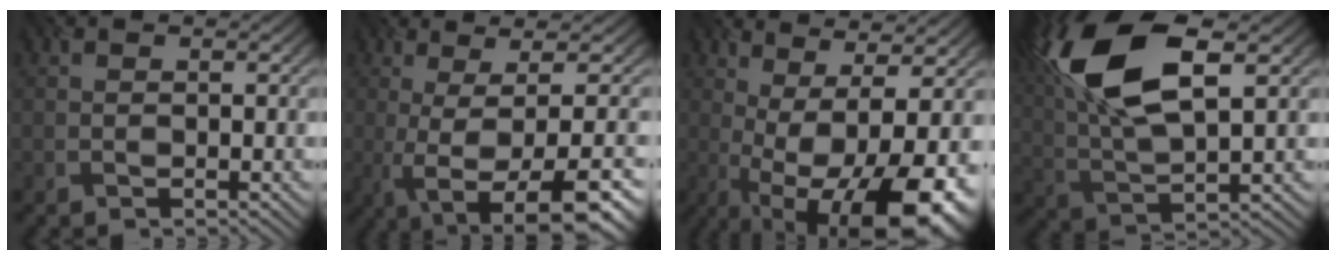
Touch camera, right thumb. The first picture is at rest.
{"total": 11.9, "force": [-2.8, 3.1, 11.2], "torque": [-0.140, 0.021, -0.025]}
{"total": 15.6, "force": [-3.9, 5.5, 14.1], "torque": [-0.224, -0.007, -0.036]}
{"total": 13.6, "force": [6.0, 5.3, 11.0], "torque": [-0.256, 0.023, 0.119]}